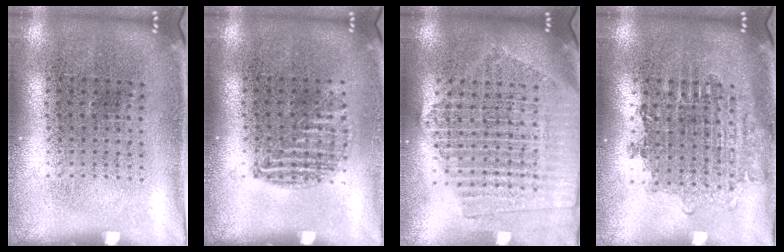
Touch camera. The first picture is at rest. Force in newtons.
{"total": 0.9, "press": 0.8, "slide": 0.3}
{"total": 2.1, "press": 1.9, "slide": 0.9}
{"total": 1.7, "press": 1.4, "slide": 1.0}